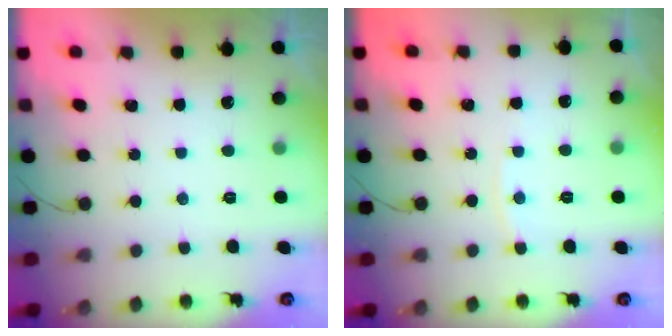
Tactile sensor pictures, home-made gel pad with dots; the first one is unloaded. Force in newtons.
{"total": 2.7, "press": 2.7, "slide": 0.4}